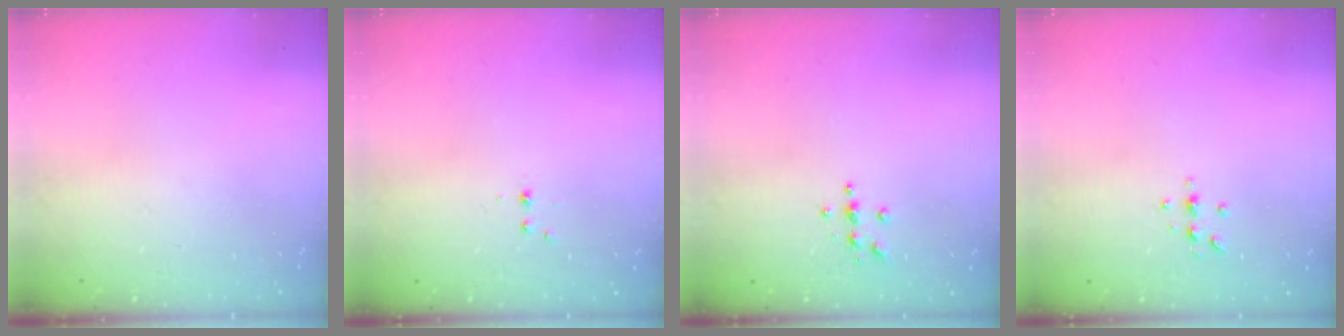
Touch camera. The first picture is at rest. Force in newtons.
{"total": 2.2, "press": 1.9, "slide": 1.2}
{"total": 3.8, "press": 3.8, "slide": 0.4}
{"total": 4.3, "press": 4.3, "slide": 0.6}